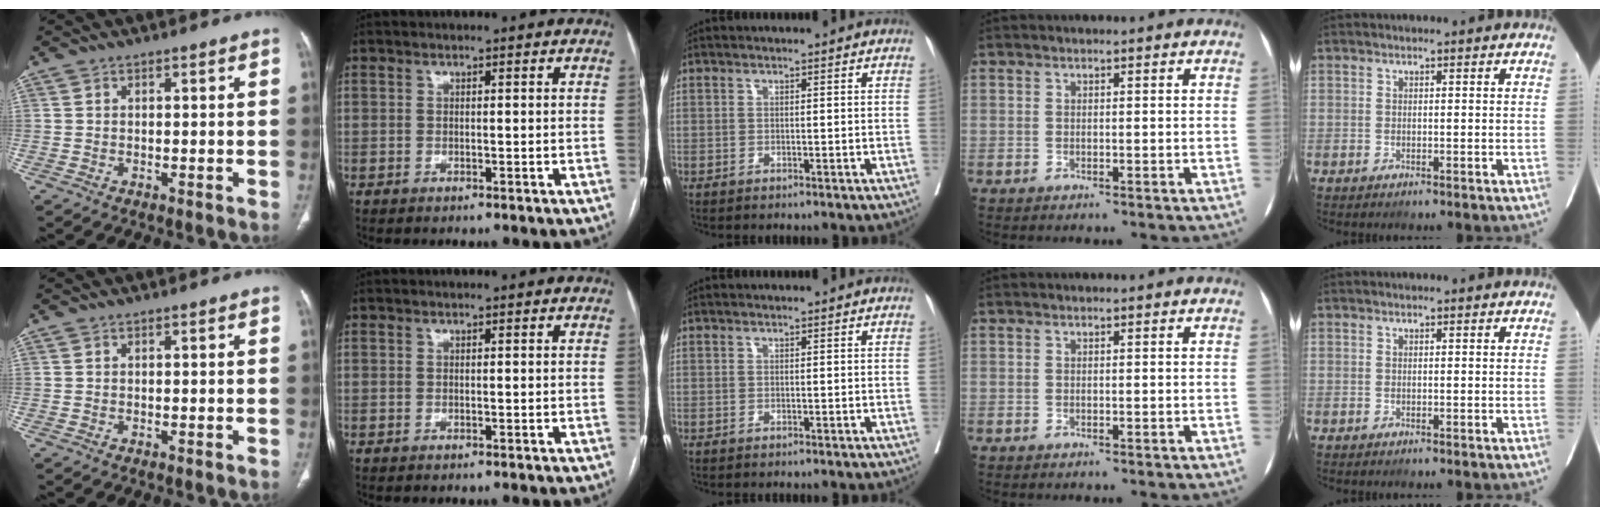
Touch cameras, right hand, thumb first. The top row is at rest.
{}